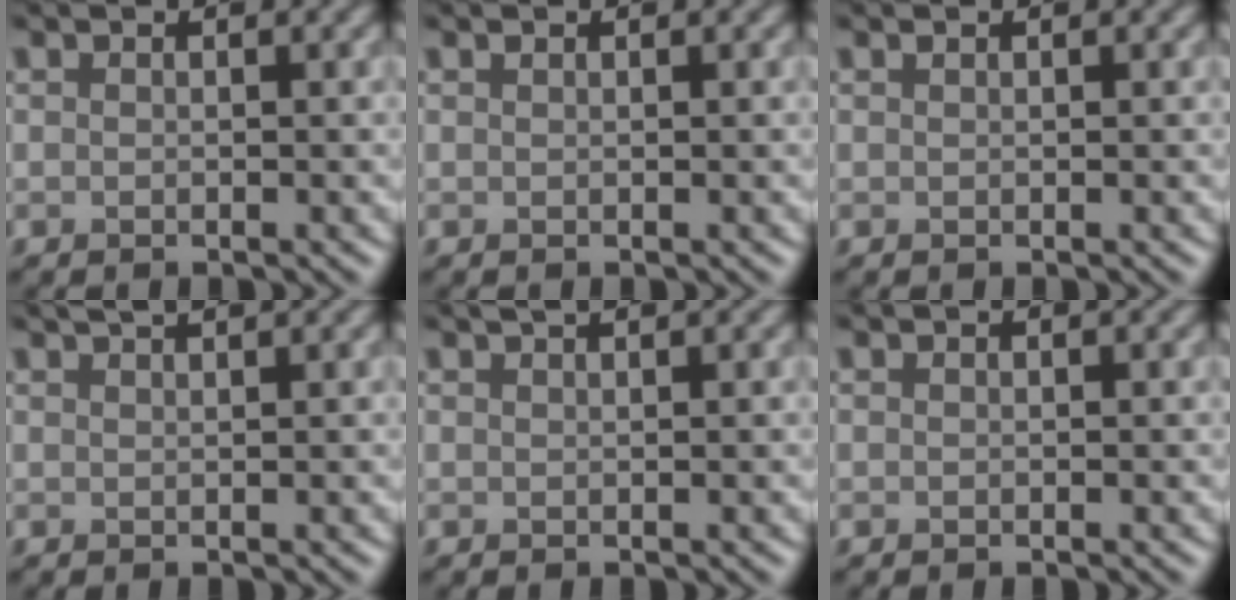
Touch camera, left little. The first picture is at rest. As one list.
[{"total": 0.0}, {"total": 0.0}, {"total": 2.2, "force": [1.6, 0.5, 1.4], "torque": [-0.006, 0.006, 0.013]}, {"total": 1.4, "force": [1.0, 0.4, 0.9], "torque": [-0.007, 0.000, 0.009]}, {"total": 0.0}]